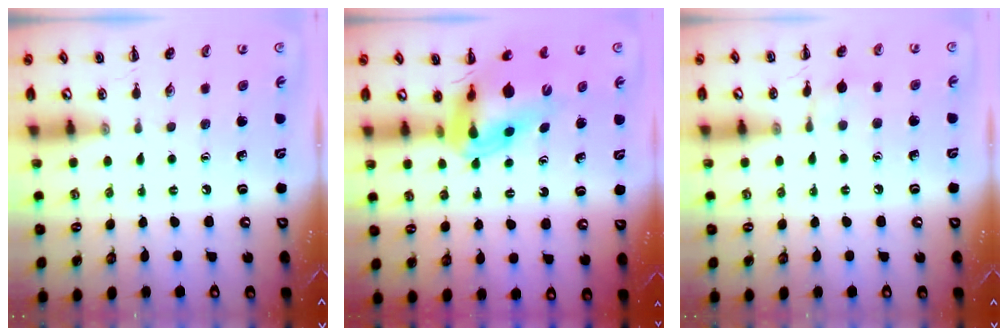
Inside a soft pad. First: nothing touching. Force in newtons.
{"total": 11.9, "press": 11.3, "slide": 3.7}
{"total": 5.8, "press": 5.5, "slide": 1.8}